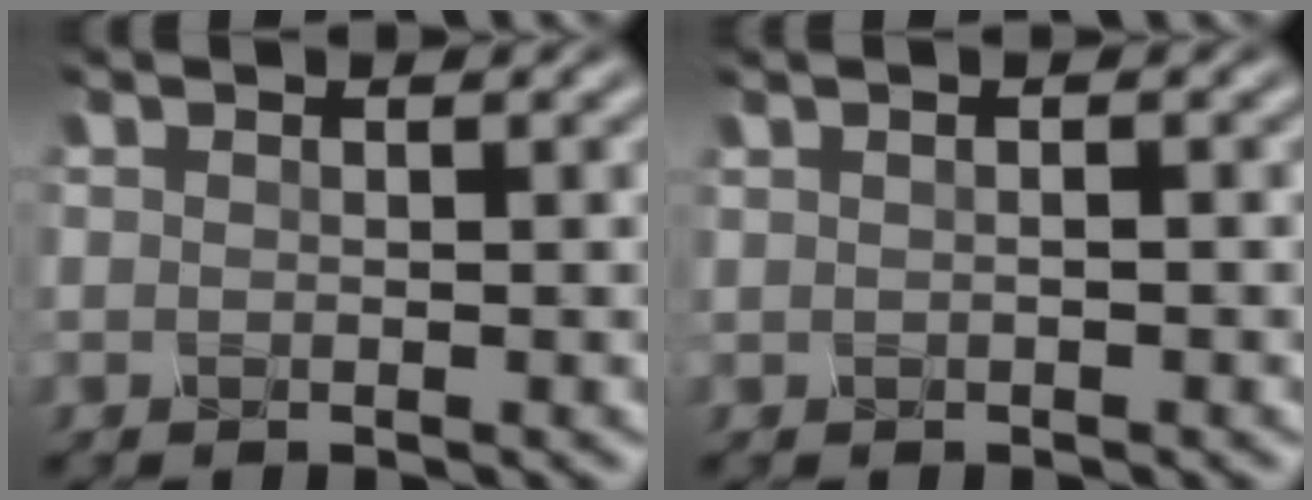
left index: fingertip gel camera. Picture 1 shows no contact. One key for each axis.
{"total": 0.9, "fx": 0.1, "fy": 0.4, "fz": 0.8, "tx": -0.007, "ty": -0.002, "tz": 0.000}